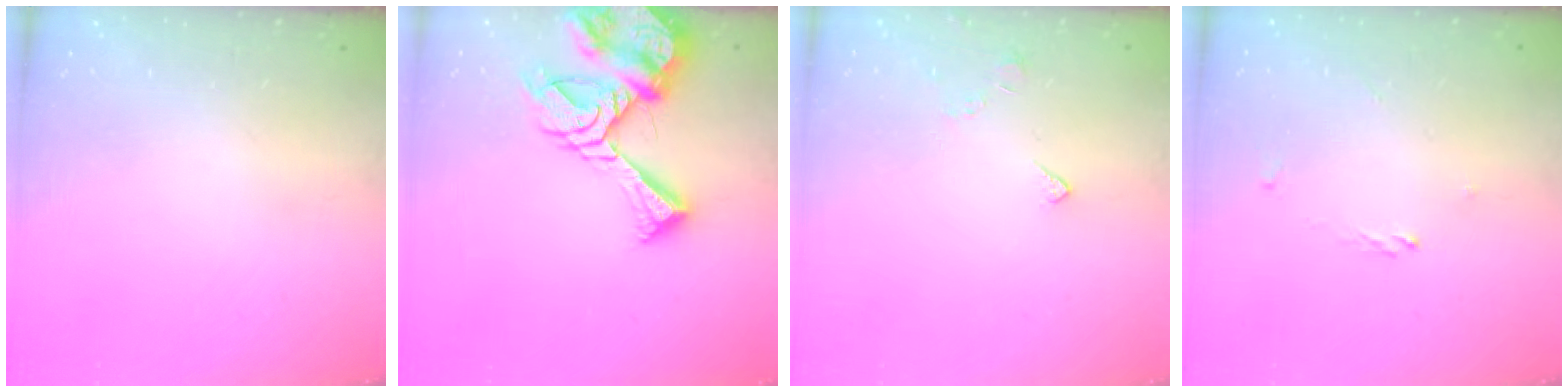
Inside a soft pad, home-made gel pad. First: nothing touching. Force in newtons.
{"total": 15.3, "press": 15.2, "slide": 1.8}
{"total": 2.8, "press": 2.8, "slide": 0.5}
{"total": 0.7, "press": 0.5, "slide": 0.4}